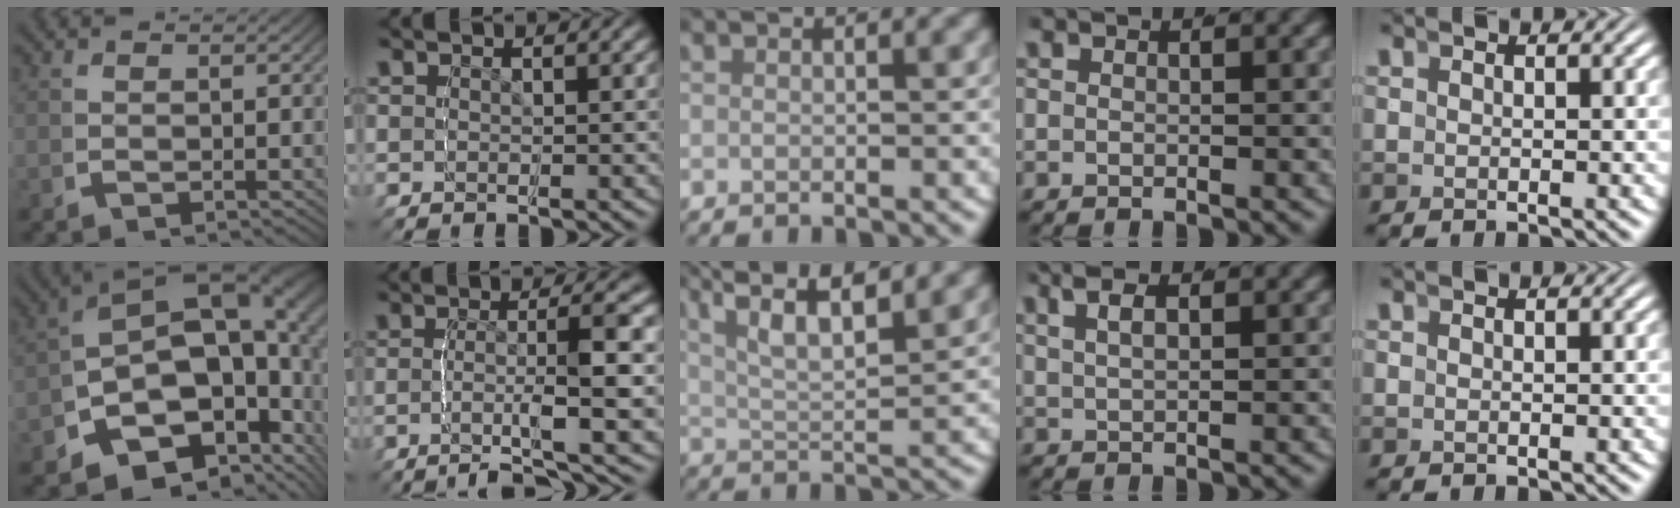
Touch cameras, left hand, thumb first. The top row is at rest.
{"thumb": {"total": 18.4, "force": [0.2, 12.2, 13.8], "torque": [-0.202, -0.004, -0.017]}, "index": {"total": 6.1, "force": [-3.4, 0.3, 5.0], "torque": [-0.079, -0.009, -0.055]}, "middle": {"total": 7.0, "force": [4.3, 2.4, 5.0], "torque": [-0.088, 0.004, 0.067]}, "ring": {"total": 2.9, "force": [1.8, 1.0, 2.1], "torque": [-0.029, 0.006, 0.033]}}